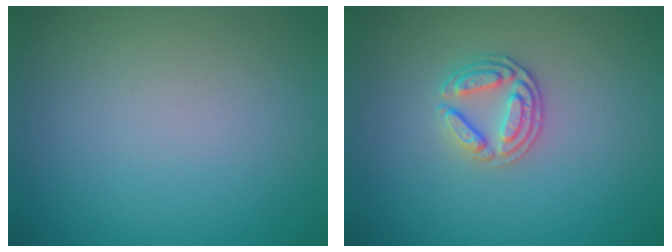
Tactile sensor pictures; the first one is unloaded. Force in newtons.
{"total": 2.6, "press": 2.5, "slide": 0.6}